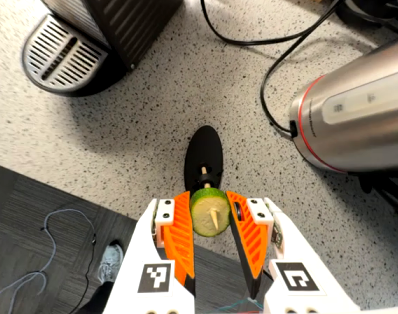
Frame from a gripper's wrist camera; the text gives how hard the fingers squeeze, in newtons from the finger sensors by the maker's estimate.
{"total": 9.1, "left": 8.5, "right": 9.6}